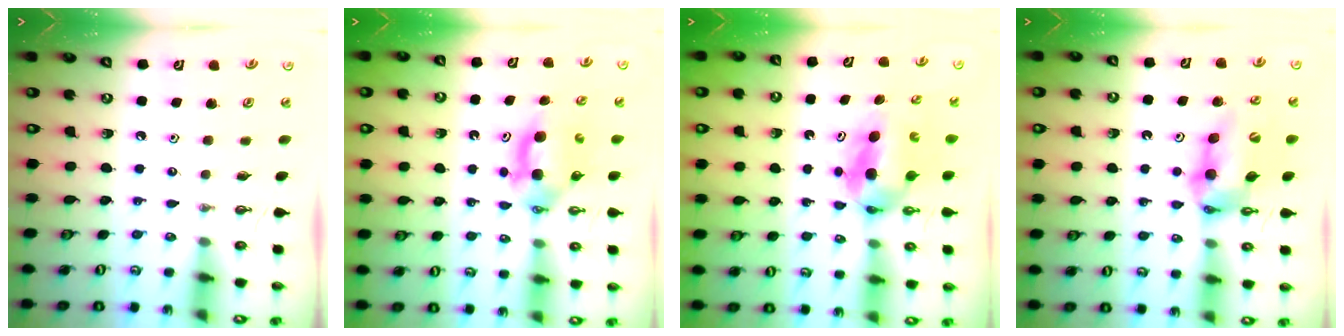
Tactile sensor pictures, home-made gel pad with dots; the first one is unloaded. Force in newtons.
{"total": 7.2, "press": 5.5, "slide": 4.7}
{"total": 5.7, "press": 5.4, "slide": 1.9}
{"total": 10.9, "press": 10.8, "slide": 1.0}